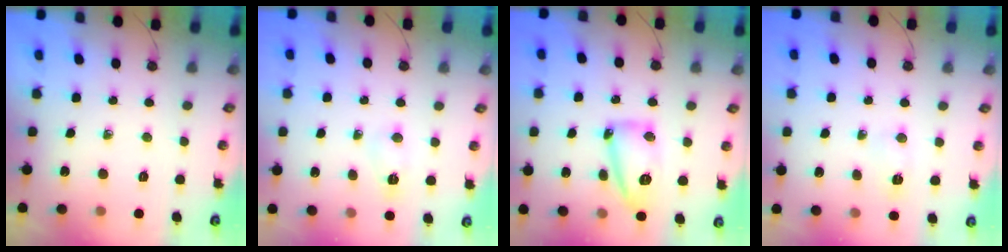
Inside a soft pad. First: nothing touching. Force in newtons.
{"total": 4.6, "press": 4.6, "slide": 0.6}
{"total": 12.7, "press": 12.6, "slide": 1.4}
{"total": 3.6, "press": 3.6, "slide": 0.4}